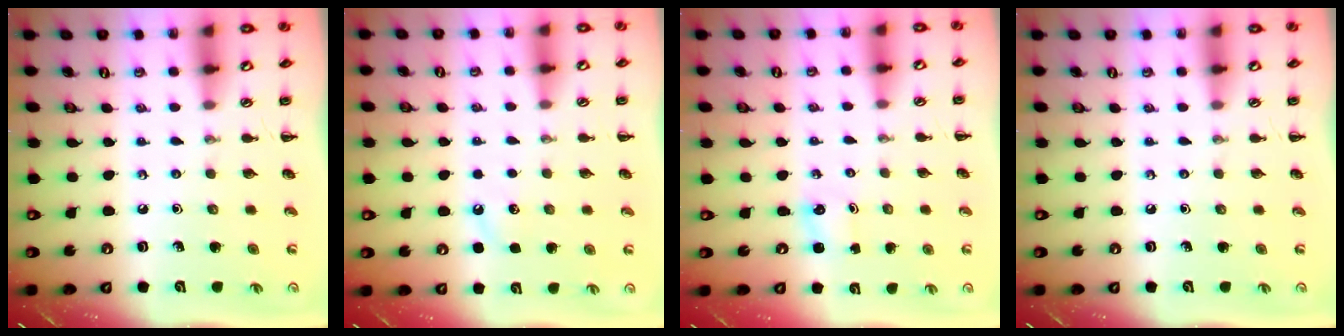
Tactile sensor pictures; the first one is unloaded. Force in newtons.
{"total": 3.0, "press": 2.9, "slide": 0.9}
{"total": 1.2, "press": 1.2, "slide": 0.2}
{"total": 0.0}